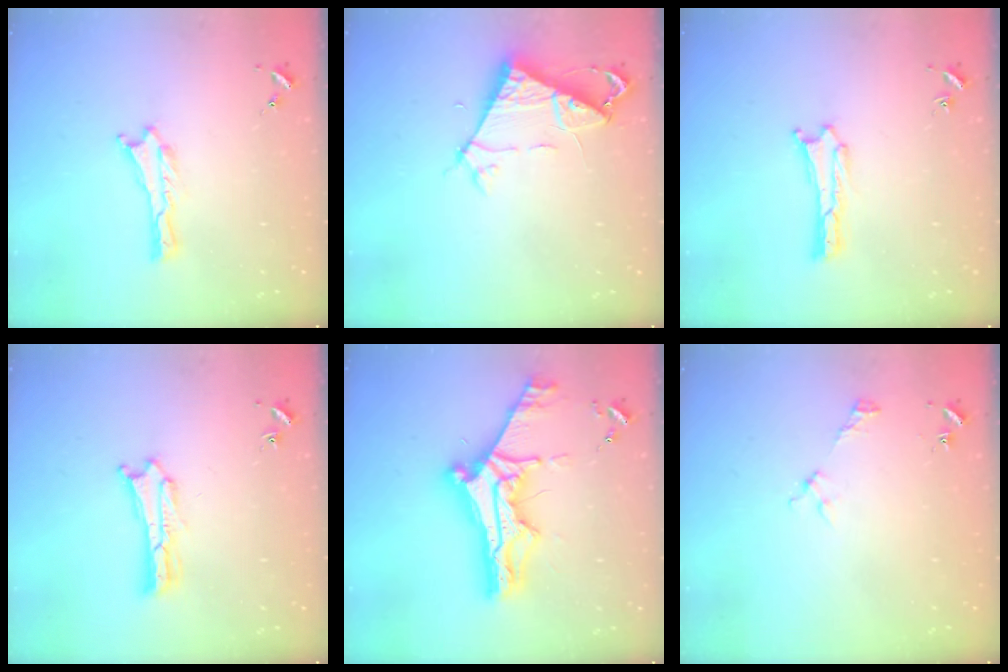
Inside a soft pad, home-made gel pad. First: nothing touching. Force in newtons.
{"total": 6.6, "press": 6.5, "slide": 0.7}
{"total": 0.0}
{"total": 1.2, "press": 1.2, "slide": 0.2}
{"total": 11.7, "press": 11.6, "slide": 1.2}
{"total": 2.2, "press": 2.2, "slide": 0.3}